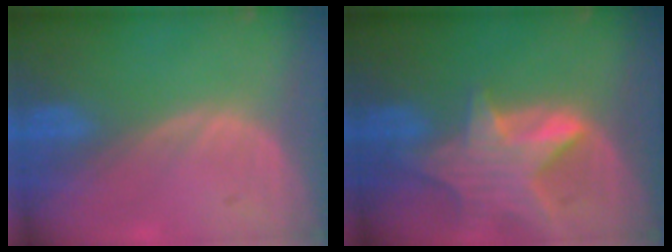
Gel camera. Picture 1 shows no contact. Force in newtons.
{"total": 8.4, "press": 7.4, "slide": 4.0}